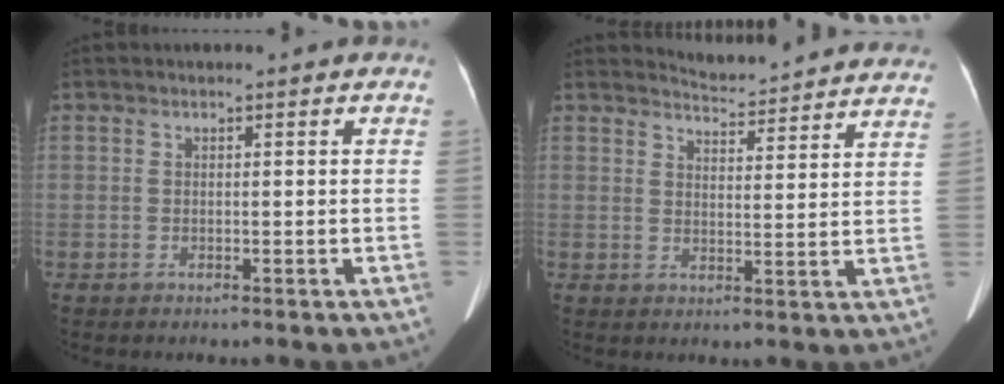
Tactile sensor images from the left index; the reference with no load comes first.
{"total": 13.9, "force": [13.7, 1.2, 2.1], "torque": [-0.016, -0.039, 0.149]}